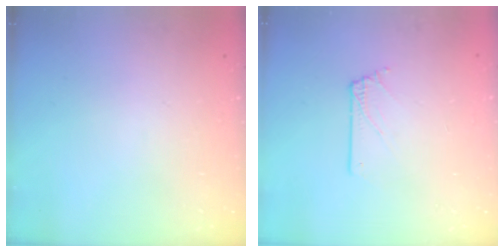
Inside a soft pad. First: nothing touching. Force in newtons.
{"total": 1.5, "press": 1.5, "slide": 0.1}